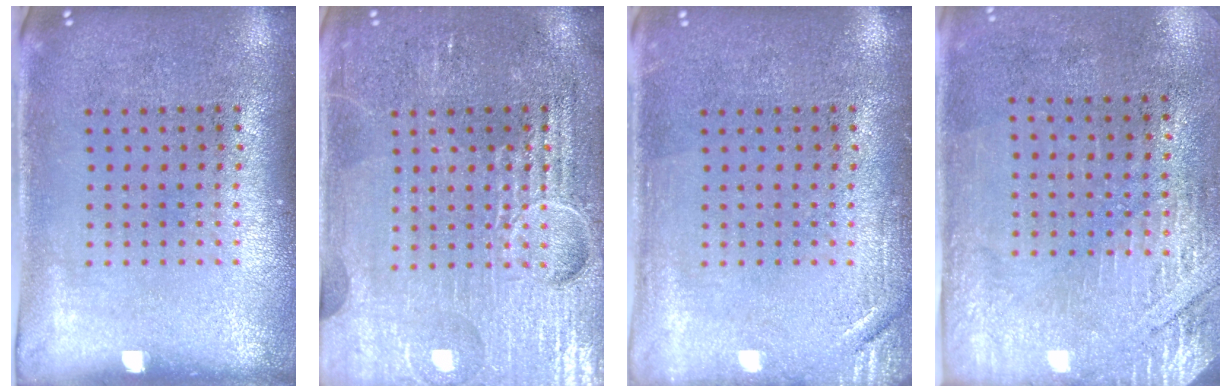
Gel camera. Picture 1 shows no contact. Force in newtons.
{"total": 4.5, "press": 4.5, "slide": 0.6}
{"total": 1.7, "press": 1.7, "slide": 0.2}
{"total": 2.9, "press": 2.5, "slide": 1.5}